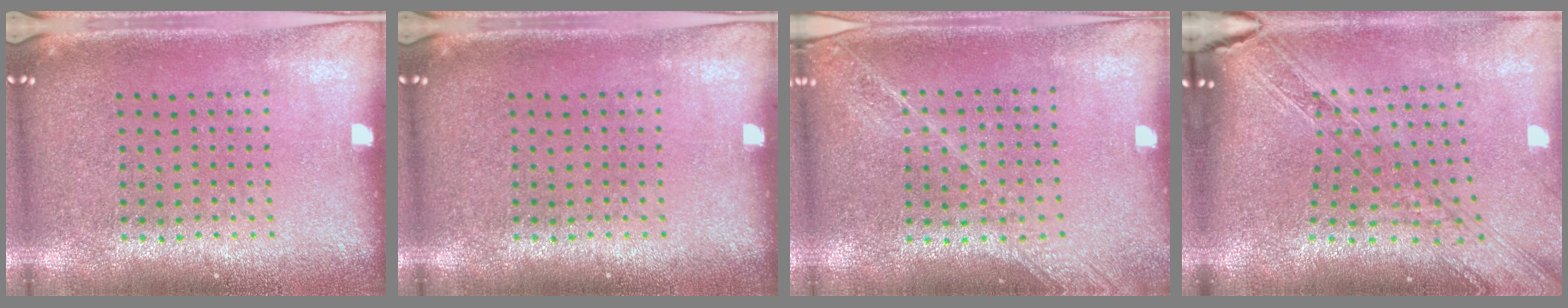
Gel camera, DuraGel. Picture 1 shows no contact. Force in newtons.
{"total": 0.0}
{"total": 1.6, "press": 1.4, "slide": 0.8}
{"total": 2.3, "press": 1.9, "slide": 1.3}